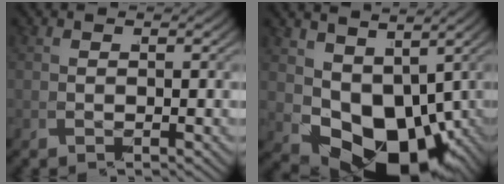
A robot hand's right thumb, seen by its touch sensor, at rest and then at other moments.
{"total": 12.0, "force": [-2.6, 7.8, 8.7], "torque": [-0.164, -0.046, -0.018]}